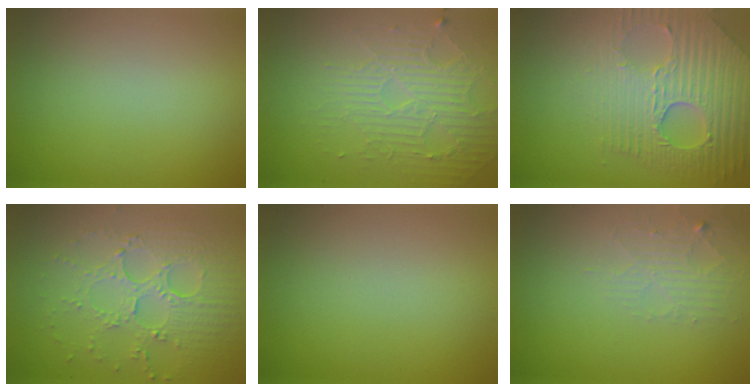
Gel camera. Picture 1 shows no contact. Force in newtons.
{"total": 4.7, "press": 3.3, "slide": 3.3}
{"total": 8.2, "press": 5.7, "slide": 5.9}
{"total": 5.5, "press": 3.8, "slide": 4.0}
{"total": 0.0}
{"total": 2.2, "press": 2.2, "slide": 0.5}